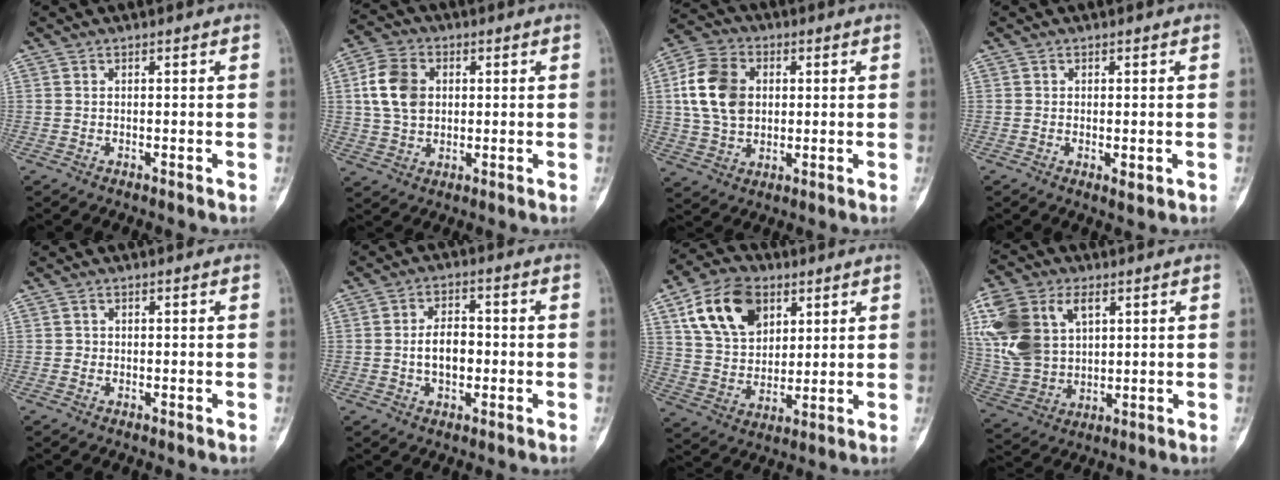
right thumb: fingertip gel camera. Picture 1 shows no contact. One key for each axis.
{"total": 9.7, "fx": 1.6, "fy": 7.3, "fz": 6.2, "tx": -0.102, "ty": 0.007, "tz": 0.027}
{"total": 13.1, "fx": 1.9, "fy": 9.8, "fz": 8.5, "tx": -0.142, "ty": 0.009, "tz": 0.032}
{"total": 2.1, "fx": -0.5, "fy": 0.9, "fz": 1.8, "tx": -0.029, "ty": -0.006, "tz": -0.003}
{"total": 0.7, "fx": -0.1, "fy": 0.7, "fz": 0.1, "tx": 0.001, "ty": 0.003, "tz": -0.002}
{"total": 6.4, "fx": -0.8, "fy": 4.1, "fz": 4.9, "tx": -0.068, "ty": 0.016, "tz": -0.016}
{"total": 15.6, "fx": 6.9, "fy": 10.5, "fz": 9.3, "tx": -0.141, "ty": -0.017, "tz": 0.130}
{"total": 18.3, "fx": 5.8, "fy": 12.5, "fz": 12.1, "tx": -0.256, "ty": 0.002, "tz": 0.116}